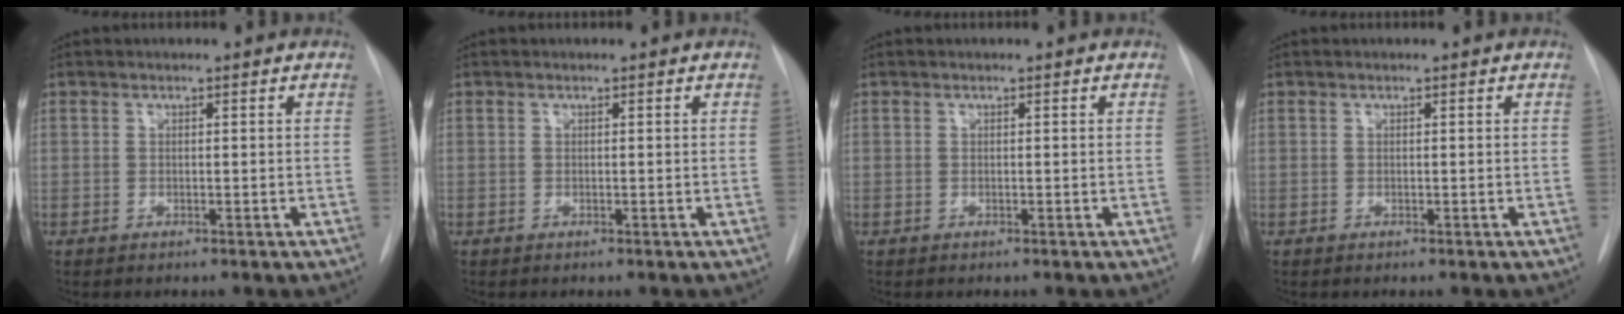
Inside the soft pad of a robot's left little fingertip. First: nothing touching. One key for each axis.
{"total": 0.0}
{"total": 0.0}
{"total": 0.0}